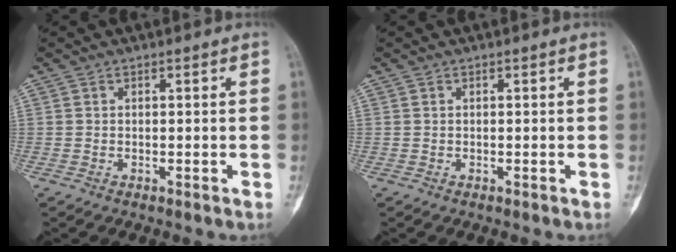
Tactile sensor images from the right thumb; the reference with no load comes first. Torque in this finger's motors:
{"motor_torque": [0.00, 0.00, 0.02, 0.00, 0.00]}